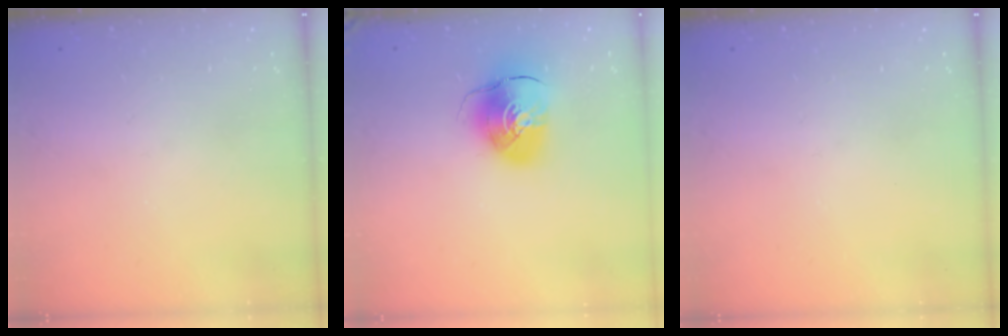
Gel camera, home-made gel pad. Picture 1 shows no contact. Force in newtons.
{"total": 11.3, "press": 11.2, "slide": 1.4}
{"total": 0.0}